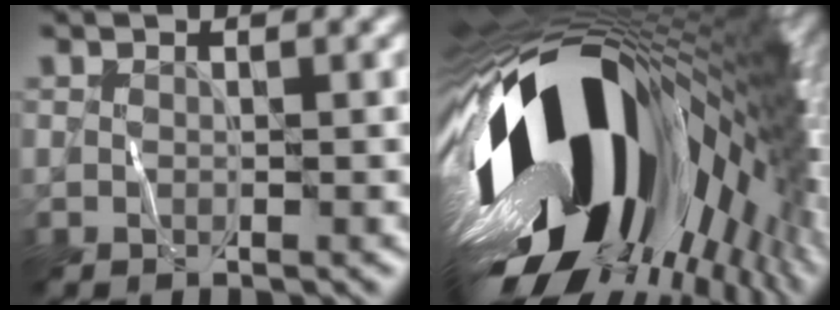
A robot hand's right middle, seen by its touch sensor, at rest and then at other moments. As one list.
[{"total": 20.6, "force": [-0.7, 11.1, 17.3], "torque": [-0.314, -0.054, -0.008]}]